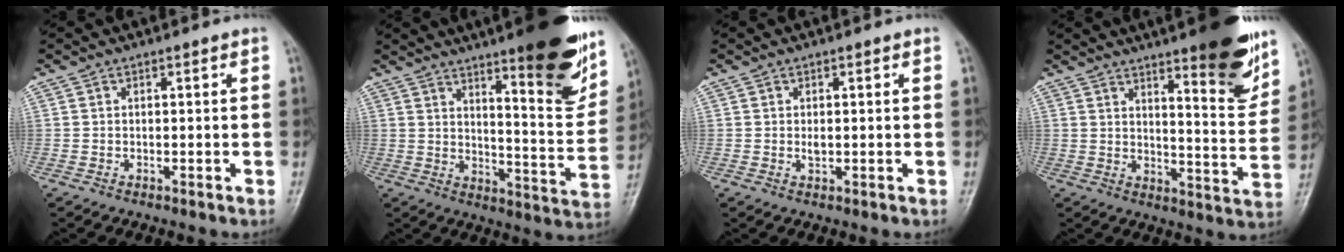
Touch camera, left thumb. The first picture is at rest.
{"total": 19.1, "force": [11.7, 4.0, 14.6], "torque": [-0.157, -0.069, 0.170]}
{"total": 1.3, "force": [0.1, 0.8, 1.0], "torque": [-0.012, -0.001, 0.001]}
{"total": 15.6, "force": [10.0, 3.5, 11.5], "torque": [-0.121, -0.065, 0.145]}